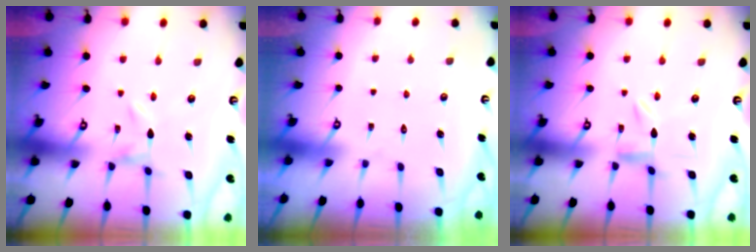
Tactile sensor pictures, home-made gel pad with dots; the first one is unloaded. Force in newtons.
{"total": 1.6, "press": 1.6, "slide": 0.1}
{"total": 2.1, "press": 2.1, "slide": 0.2}